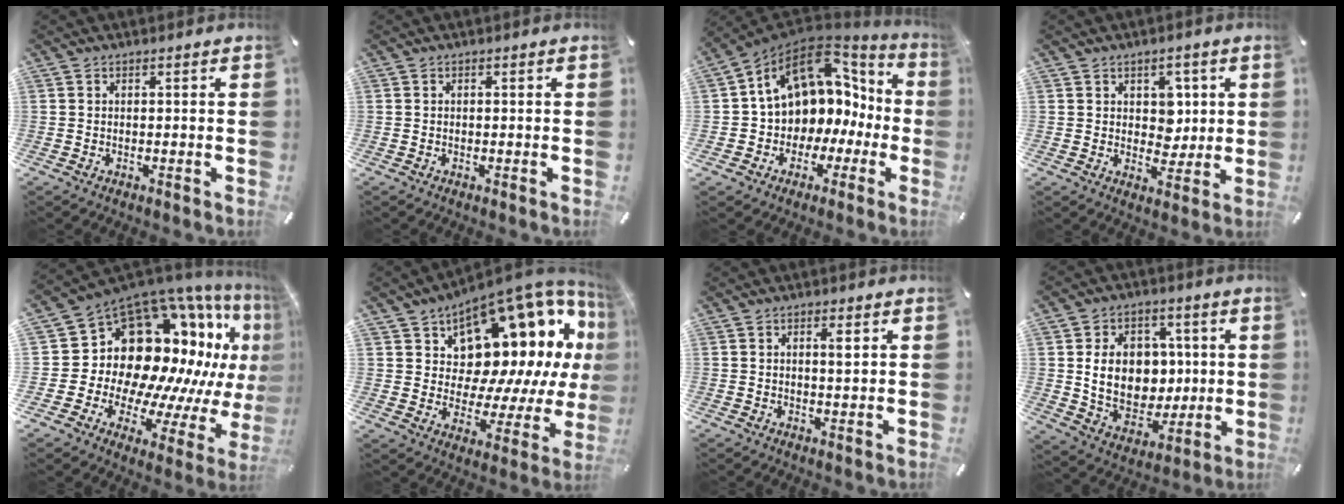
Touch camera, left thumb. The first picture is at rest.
{"total": 0.0}
{"total": 12.1, "force": [4.5, 9.7, 5.7], "torque": [-0.106, -0.040, 0.083]}
{"total": 6.0, "force": [1.9, 5.1, 2.6], "torque": [-0.020, -0.007, 0.026]}
{"total": 21.4, "force": [8.7, 14.6, 13.1], "torque": [-0.200, -0.127, 0.183]}
{"total": 18.3, "force": [11.5, 10.8, 9.2], "torque": [-0.104, -0.121, 0.203]}
{"total": 2.4, "force": [0.7, 0.8, 2.1], "torque": [-0.037, 0.000, 0.008]}
{"total": 14.3, "force": [1.9, 11.8, 7.8], "torque": [-0.134, 0.004, 0.046]}